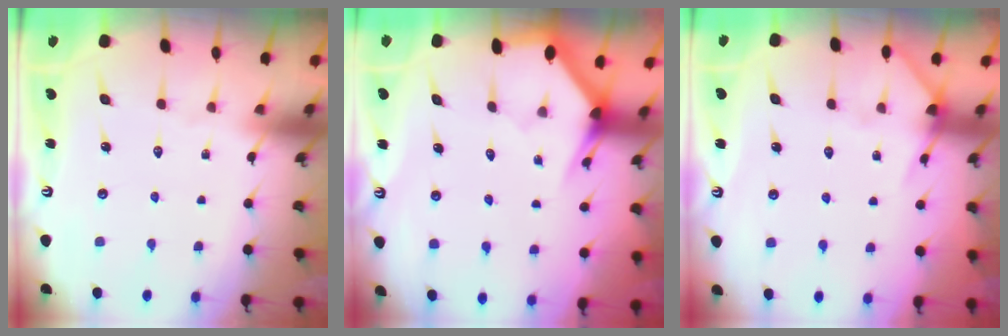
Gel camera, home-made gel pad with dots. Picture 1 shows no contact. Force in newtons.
{"total": 3.0, "press": 3.0, "slide": 0.1}
{"total": 5.6, "press": 5.5, "slide": 0.7}